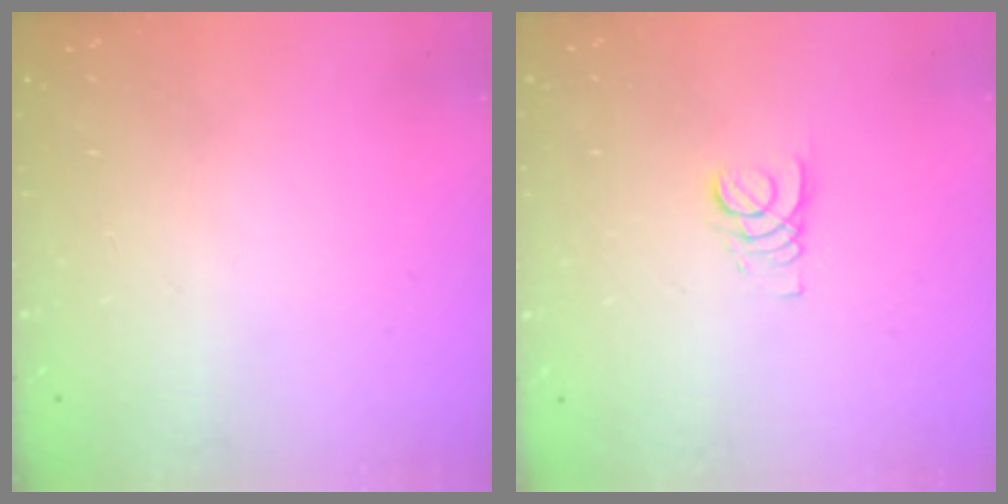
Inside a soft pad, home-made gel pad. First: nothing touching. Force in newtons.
{"total": 2.7, "press": 2.7, "slide": 0.3}